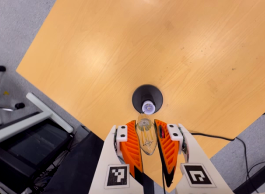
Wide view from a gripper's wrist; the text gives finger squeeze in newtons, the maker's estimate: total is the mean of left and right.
{"total": 21.9, "left": 24.3, "right": 19.4}